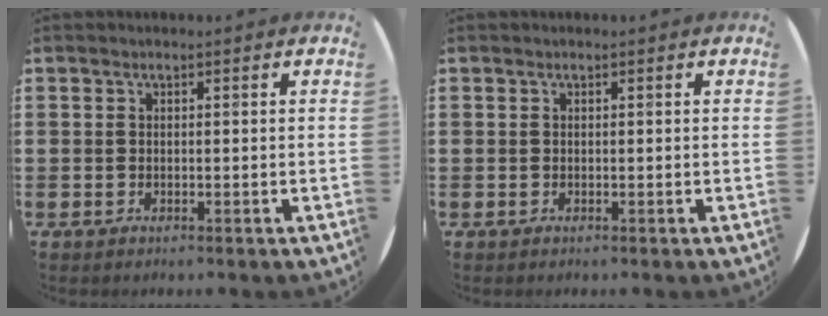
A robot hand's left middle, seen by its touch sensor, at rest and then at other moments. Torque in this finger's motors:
{"motor_torque": [-0.01, 0.00, 0.00, 0.00]}